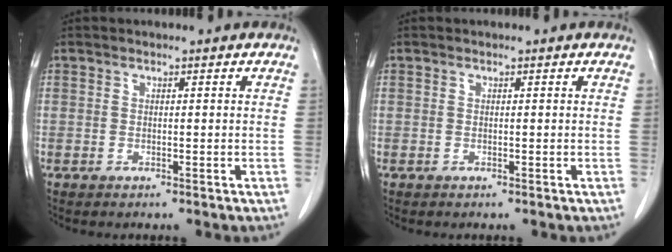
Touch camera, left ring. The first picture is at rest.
{"total": 0.0}